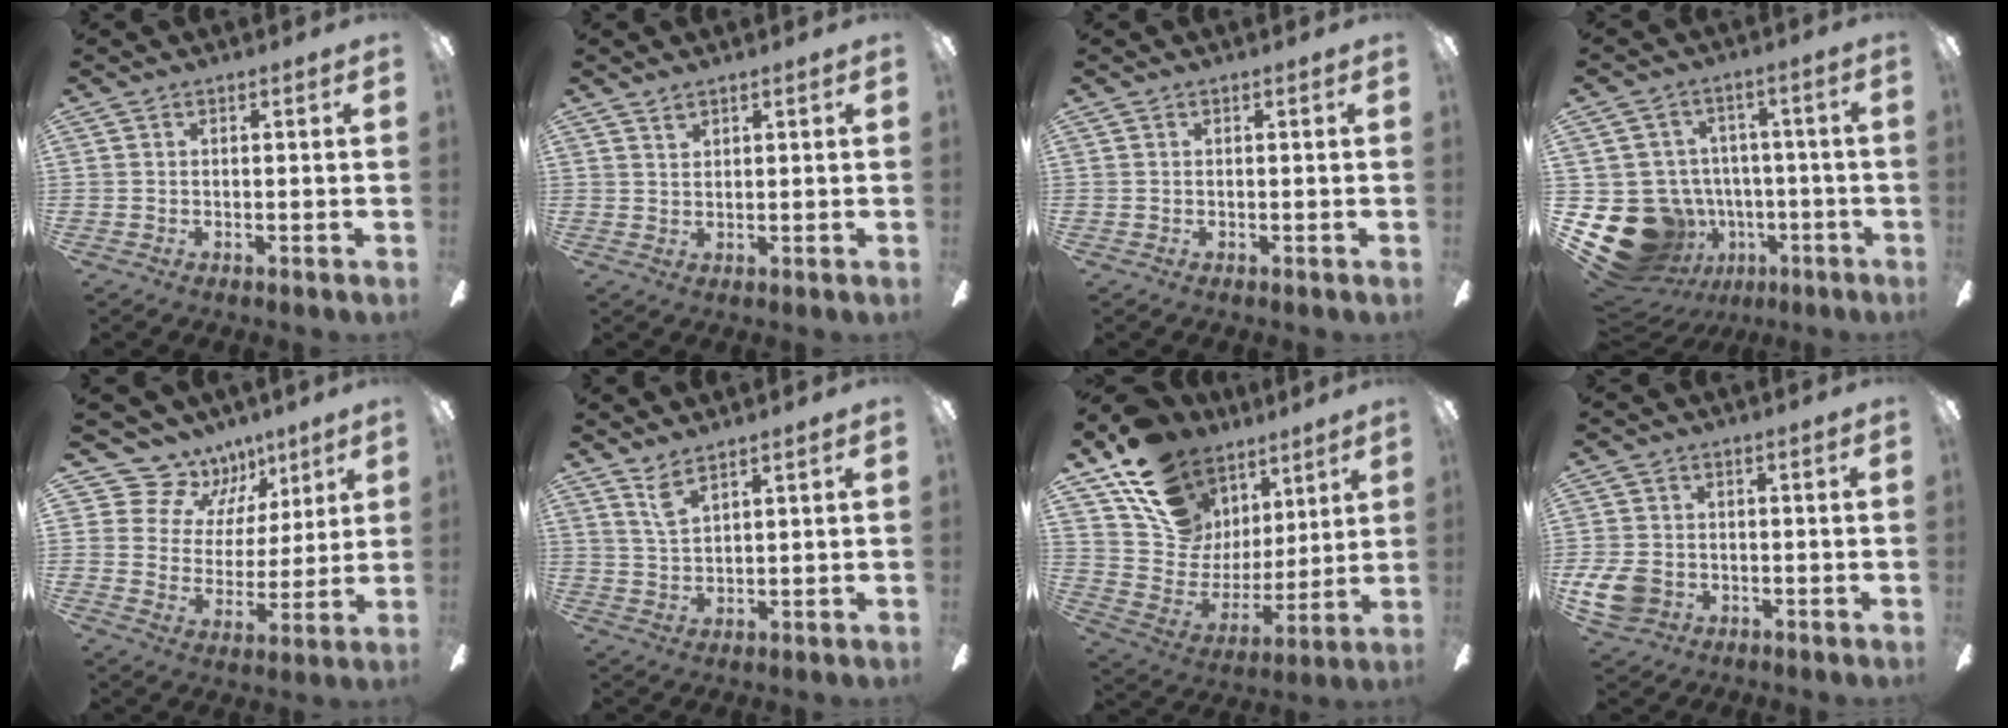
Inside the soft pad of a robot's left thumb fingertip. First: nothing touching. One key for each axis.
{"total": 1.7, "fx": 1.4, "fy": 0.7, "fz": 0.5, "tx": -0.013, "ty": 0.000, "tz": 0.026}
{"total": 0.0}
{"total": 18.3, "fx": -6.7, "fy": 15.1, "fz": 8.0, "tx": -0.167, "ty": 0.034, "tz": -0.084}
{"total": 11.6, "fx": 7.9, "fy": 8.1, "fz": 2.1, "tx": -0.060, "ty": -0.057, "tz": 0.158}
{"total": 4.5, "fx": 3.5, "fy": 1.0, "fz": 2.6, "tx": -0.060, "ty": -0.006, "tz": 0.063}
{"total": 15.8, "fx": 10.9, "fy": 10.4, "fz": 5.0, "tx": -0.107, "ty": -0.072, "tz": 0.208}
{"total": 7.6, "fx": -2.1, "fy": 6.2, "fz": 3.9, "tx": -0.088, "ty": 0.015, "tz": -0.038}